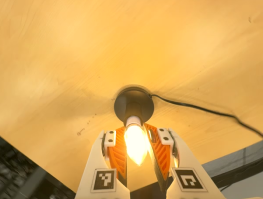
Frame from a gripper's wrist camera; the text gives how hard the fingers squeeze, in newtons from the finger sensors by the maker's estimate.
{"total": 15.3, "left": 15.9, "right": 14.8}